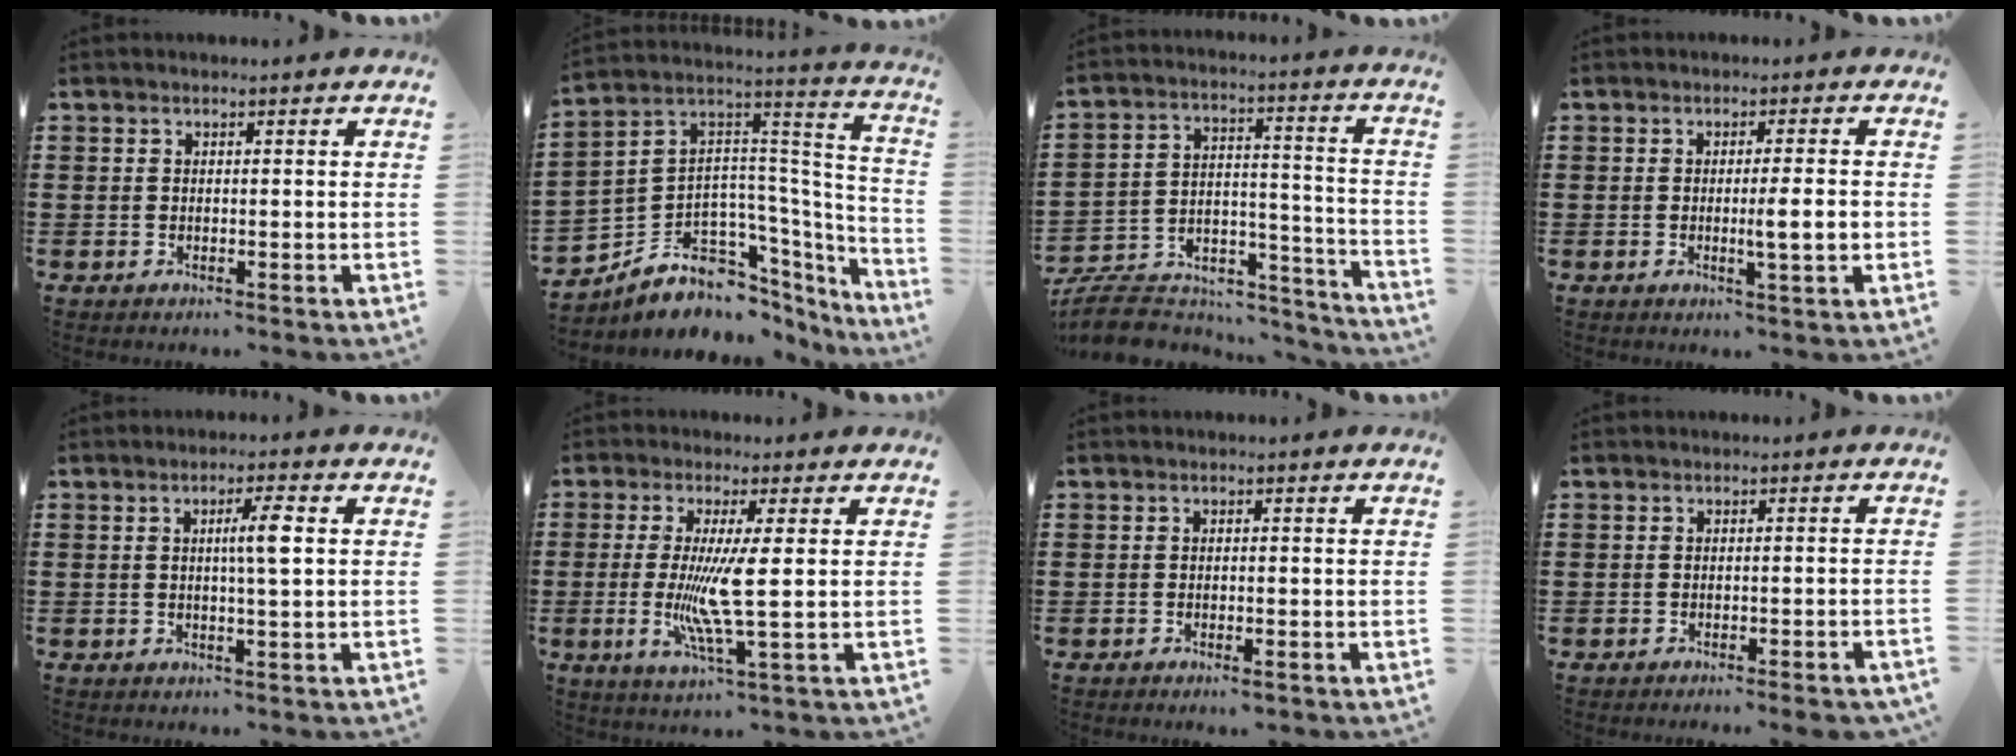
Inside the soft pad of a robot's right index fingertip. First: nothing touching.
{"total": 6.8, "force": [-4.0, 5.1, 2.1], "torque": [-0.055, -0.021, -0.068]}
{"total": 8.3, "force": [-7.6, 2.5, 2.3], "torque": [-0.045, 0.012, -0.147]}
{"total": 4.4, "force": [-0.5, 0.1, 4.4], "torque": [-0.075, -0.006, -0.012]}
{"total": 4.2, "force": [0.6, 0.2, 4.2], "torque": [-0.070, -0.002, 0.003]}
{"total": 7.8, "force": [0.0, 0.1, 7.8], "torque": [-0.162, -0.024, -0.006]}
{"total": 0.6, "force": [-0.5, 0.0, 0.3], "torque": [-0.008, -0.004, -0.010]}
{"total": 1.7, "force": [-1.4, -0.2, 1.0], "torque": [-0.017, -0.002, -0.026]}